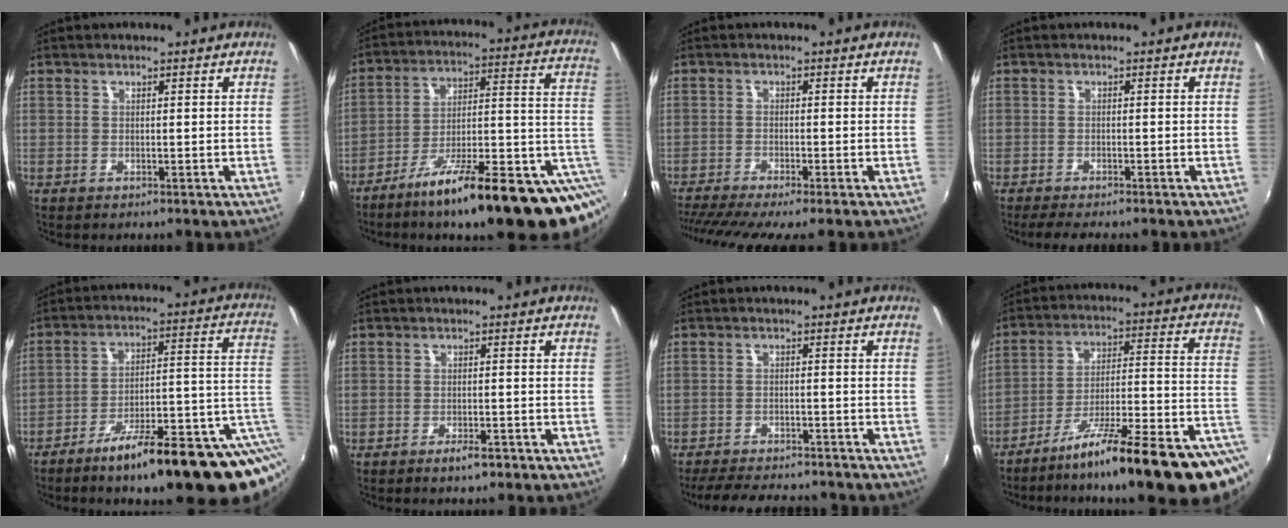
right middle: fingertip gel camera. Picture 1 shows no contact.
{"total": 22.2, "force": [-8.8, 3.9, 20.0], "torque": [-0.271, -0.017, -0.135]}
{"total": 8.3, "force": [-7.0, -0.4, 4.5], "torque": [-0.102, -0.033, -0.114]}
{"total": 4.8, "force": [-4.1, 0.9, 2.4], "torque": [-0.055, -0.018, -0.068]}
{"total": 22.5, "force": [-11.7, 4.5, 18.7], "torque": [-0.234, -0.008, -0.168]}
{"total": 3.2, "force": [-2.2, 1.1, 2.0], "torque": [-0.042, -0.004, -0.034]}
{"total": 12.3, "force": [-10.8, 3.2, 5.0], "torque": [-0.111, -0.019, -0.157]}
{"total": 22.3, "force": [-9.4, 2.8, 20.1], "torque": [-0.268, -0.021, -0.135]}